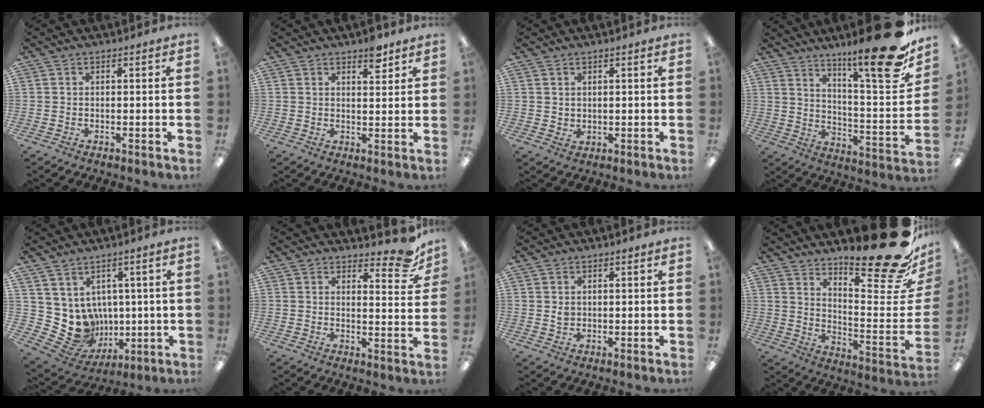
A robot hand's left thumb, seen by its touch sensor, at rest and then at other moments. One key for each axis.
{"total": 5.0, "fx": 3.6, "fy": 1.9, "fz": 2.9, "tx": -0.023, "ty": -0.022, "tz": 0.056}
{"total": 1.6, "fx": 1.3, "fy": 0.8, "fz": 0.5, "tx": -0.011, "ty": 0.001, "tz": 0.023}
{"total": 21.5, "fx": 15.2, "fy": 3.8, "fz": 14.7, "tx": -0.204, "ty": -0.120, "tz": 0.237}
{"total": 9.8, "fx": 1.9, "fy": 8.9, "fz": 3.8, "tx": -0.097, "ty": -0.039, "tz": 0.052}
{"total": 9.0, "fx": 6.9, "fy": 3.2, "fz": 4.7, "tx": -0.047, "ty": -0.047, "tz": 0.117}
{"total": 1.8, "fx": 0.6, "fy": 1.3, "fz": 1.1, "tx": -0.024, "ty": 0.005, "tz": 0.010}
{"total": 22.4, "fx": 16.3, "fy": 4.6, "fz": 14.7, "tx": -0.171, "ty": -0.141, "tz": 0.259}